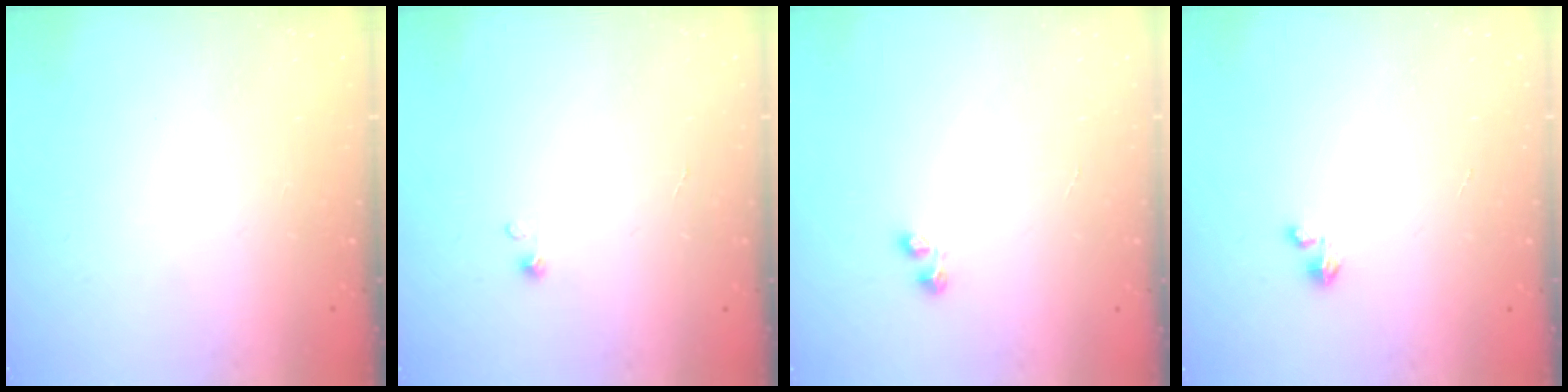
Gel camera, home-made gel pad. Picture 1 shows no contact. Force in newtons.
{"total": 0.0}
{"total": 2.4, "press": 2.4, "slide": 0.4}
{"total": 1.4, "press": 1.4, "slide": 0.2}